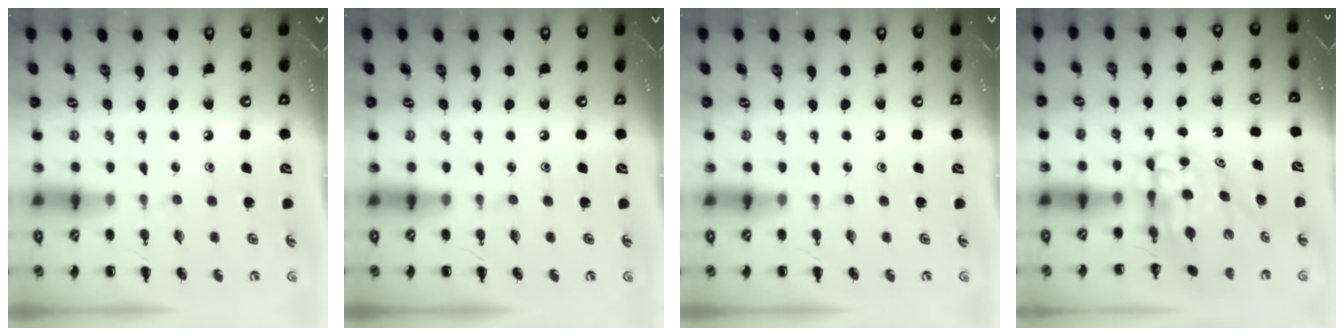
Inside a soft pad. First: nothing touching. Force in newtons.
{"total": 0.0}
{"total": 0.0}
{"total": 6.4, "press": 6.2, "slide": 1.3}